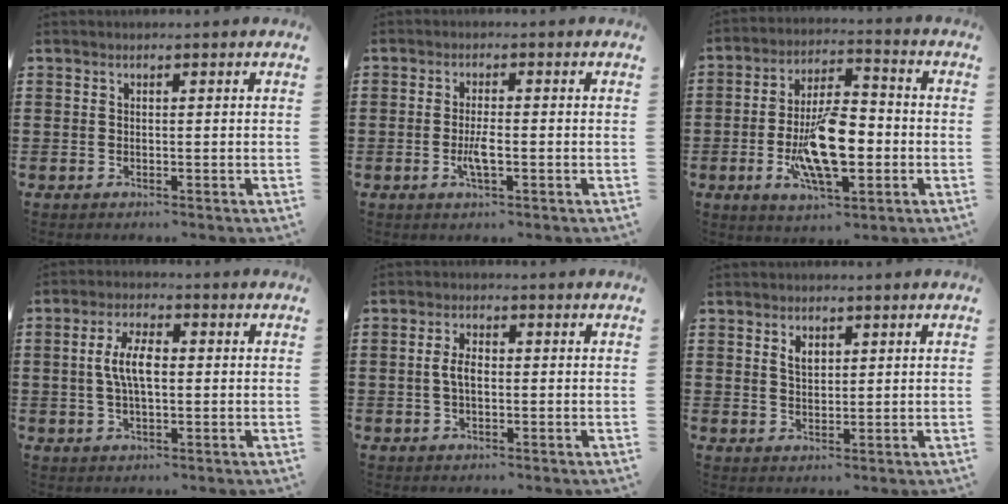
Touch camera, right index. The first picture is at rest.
{"total": 3.0, "force": [-0.9, 0.7, 2.8], "torque": [-0.063, -0.004, -0.020]}
{"total": 13.3, "force": [-3.0, 5.5, 11.7], "torque": [-0.226, -0.007, -0.053]}
{"total": 6.1, "force": [0.2, 2.6, 5.6], "torque": [-0.121, 0.004, -0.003]}
{"total": 3.2, "force": [-0.2, 1.6, 2.8], "torque": [-0.069, -0.001, -0.009]}
{"total": 2.4, "force": [1.2, 1.4, 1.5], "torque": [-0.034, 0.005, 0.021]}